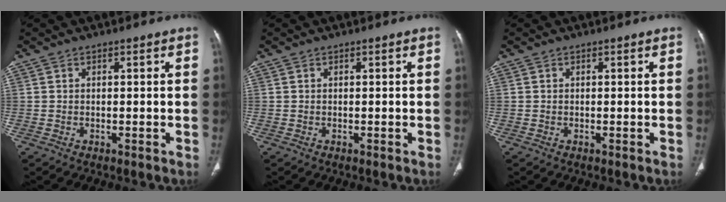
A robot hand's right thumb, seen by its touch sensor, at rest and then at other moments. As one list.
[{"total": 0.0}, {"total": 0.0}]